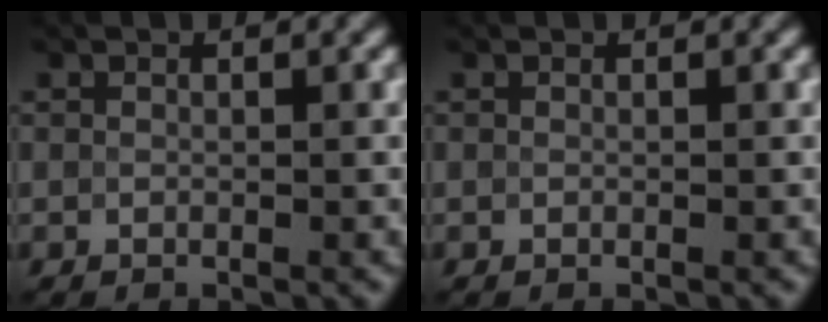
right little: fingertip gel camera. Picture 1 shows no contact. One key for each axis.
{"total": 0.0}